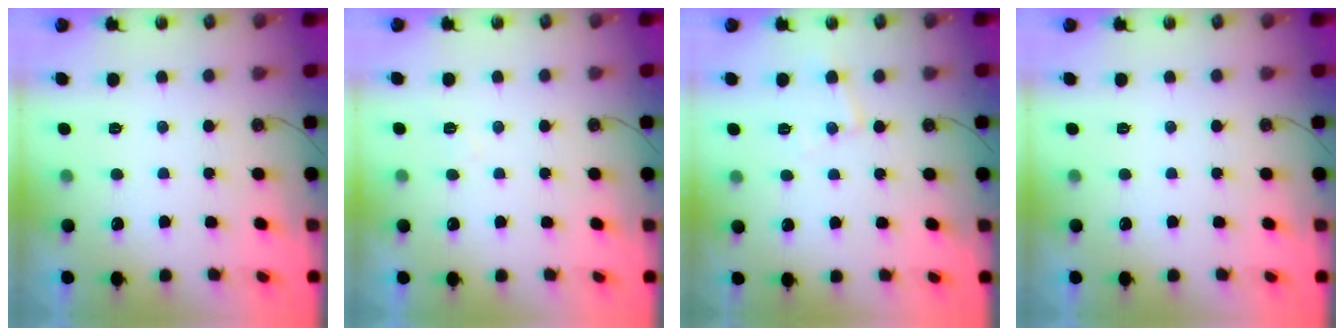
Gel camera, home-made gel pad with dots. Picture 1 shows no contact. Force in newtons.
{"total": 3.4, "press": 3.4, "slide": 0.6}
{"total": 6.2, "press": 6.2, "slide": 0.2}
{"total": 0.0}